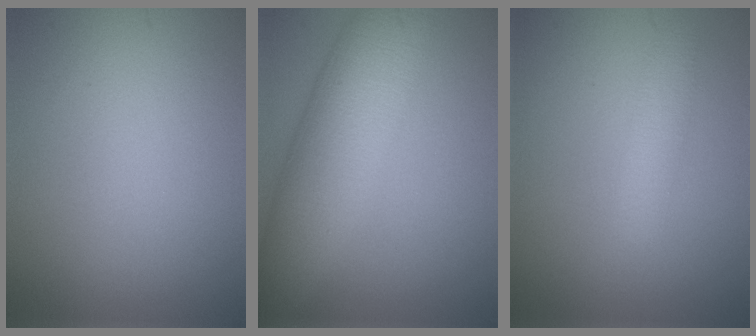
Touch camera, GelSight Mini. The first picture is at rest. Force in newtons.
{"total": 8.4, "press": 8.4, "slide": 0.2}
{"total": 2.2, "press": 2.2, "slide": 0.1}